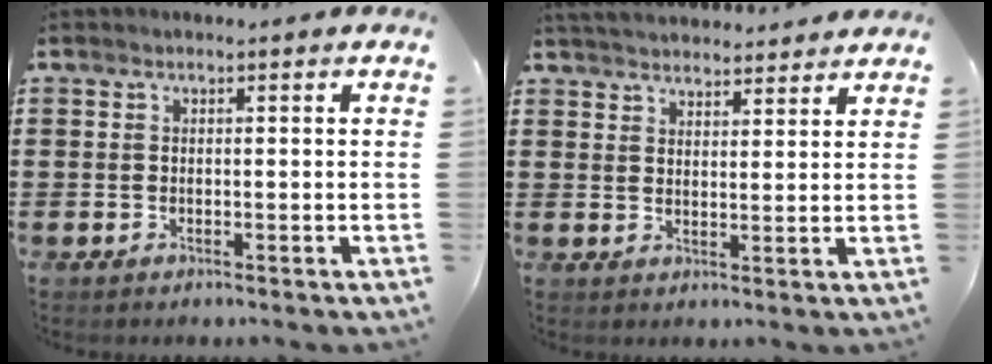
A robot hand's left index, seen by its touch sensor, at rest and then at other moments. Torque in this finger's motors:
{"motor_torque": [1.09, -1.05, 0.41, 0.11]}